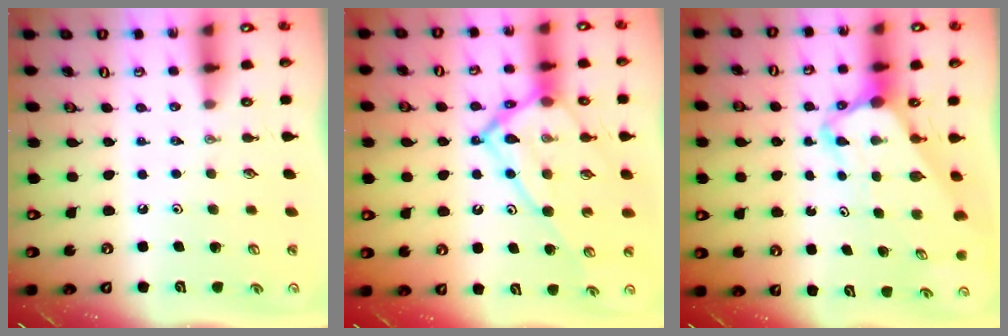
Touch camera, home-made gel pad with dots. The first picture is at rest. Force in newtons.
{"total": 20.0, "press": 19.9, "slide": 1.9}
{"total": 5.1, "press": 5.1, "slide": 0.3}